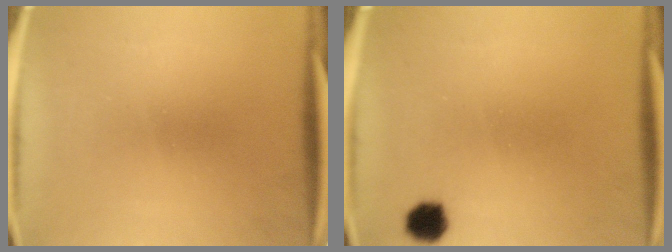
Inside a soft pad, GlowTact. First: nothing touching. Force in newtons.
{"total": 3.9}